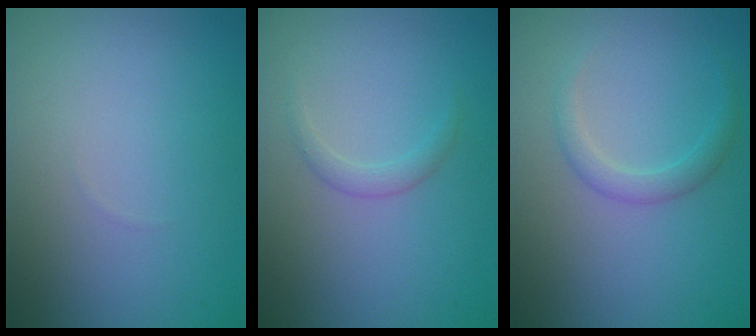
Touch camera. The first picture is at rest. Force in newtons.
{"total": 1.2, "press": 1.2, "slide": 0.0}
{"total": 1.7, "press": 1.7, "slide": 0.1}